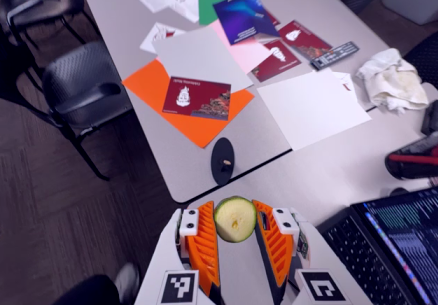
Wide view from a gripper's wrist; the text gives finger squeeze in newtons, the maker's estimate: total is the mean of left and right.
{"total": 11.3, "left": 11.4, "right": 11.3}